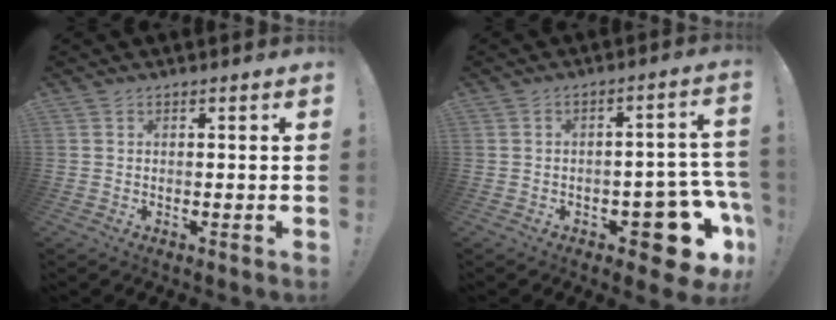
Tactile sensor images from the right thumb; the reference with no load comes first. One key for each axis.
{"total": 14.3, "fx": -6.5, "fy": 6.6, "fz": 10.9, "tx": -0.100, "ty": 0.041, "tz": -0.094}